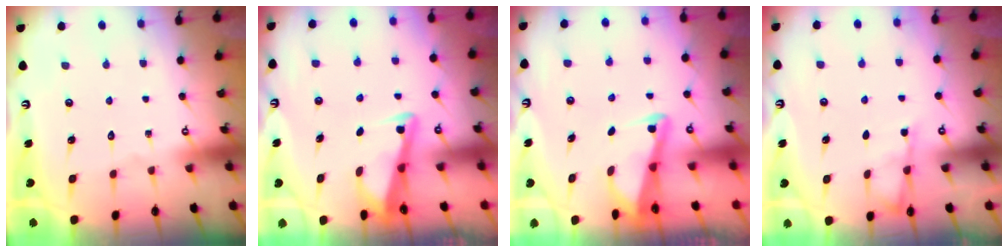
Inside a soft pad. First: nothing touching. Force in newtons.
{"total": 3.5, "press": 3.5, "slide": 0.3}
{"total": 3.0, "press": 3.0, "slide": 0.3}
{"total": 2.2, "press": 2.2, "slide": 0.3}